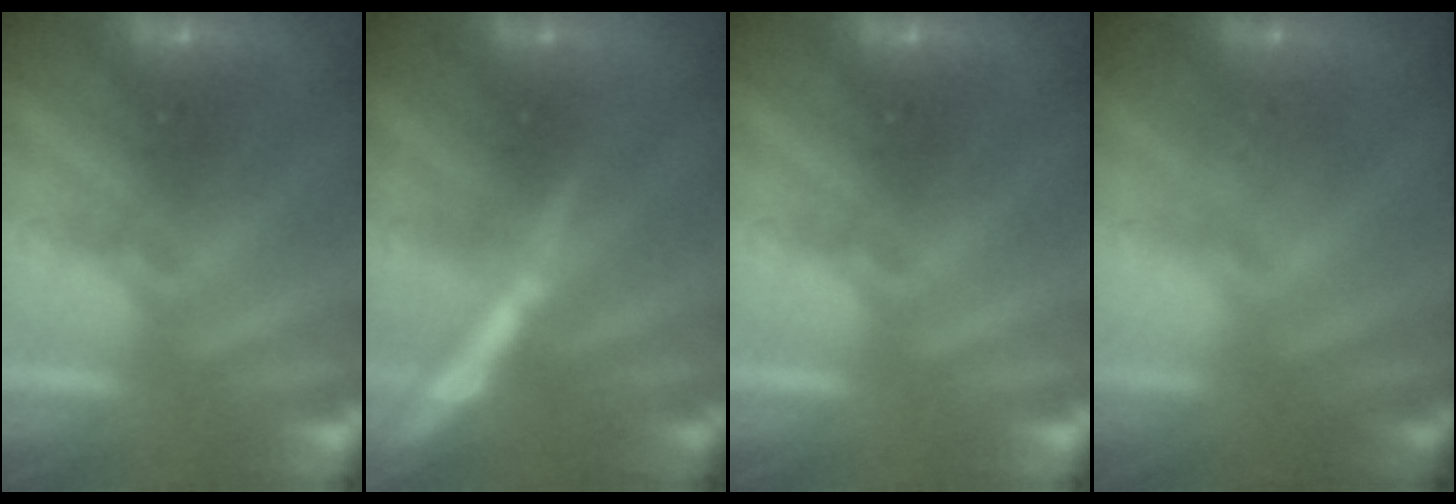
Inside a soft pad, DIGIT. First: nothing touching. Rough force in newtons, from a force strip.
{"total": 3.3}
{"total": 0.0}
{"total": 1.0}